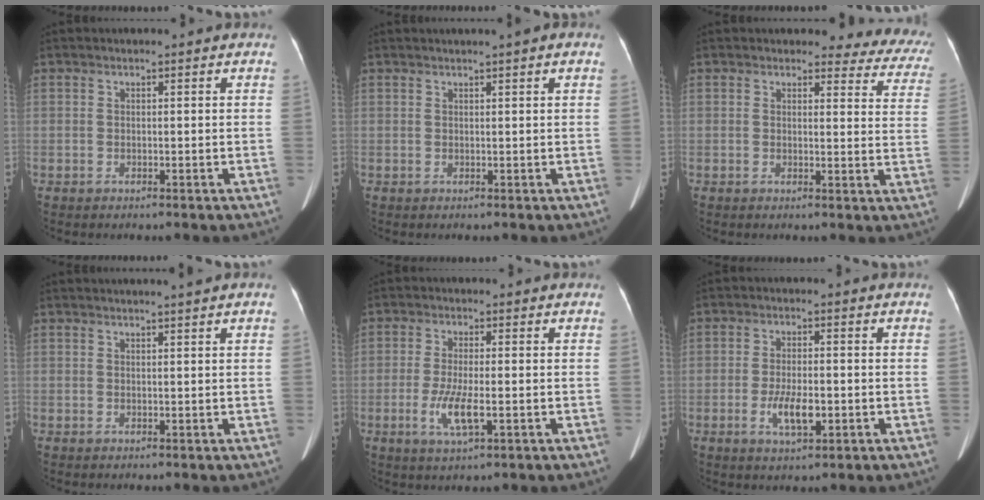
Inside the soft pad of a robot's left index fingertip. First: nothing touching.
{"total": 1.8, "force": [1.2, -0.2, 1.3], "torque": [-0.023, 0.015, 0.020]}
{"total": 10.7, "force": [10.1, 3.3, 1.5], "torque": [0.028, -0.059, 0.066]}
{"total": 2.4, "force": [2.0, -0.5, 1.3], "torque": [-0.016, 0.012, 0.031]}
{"total": 5.2, "force": [-1.4, 1.0, 4.9], "torque": [-0.106, -0.010, -0.024]}
{"total": 5.1, "force": [-1.6, 1.7, 4.5], "torque": [-0.090, -0.004, -0.023]}